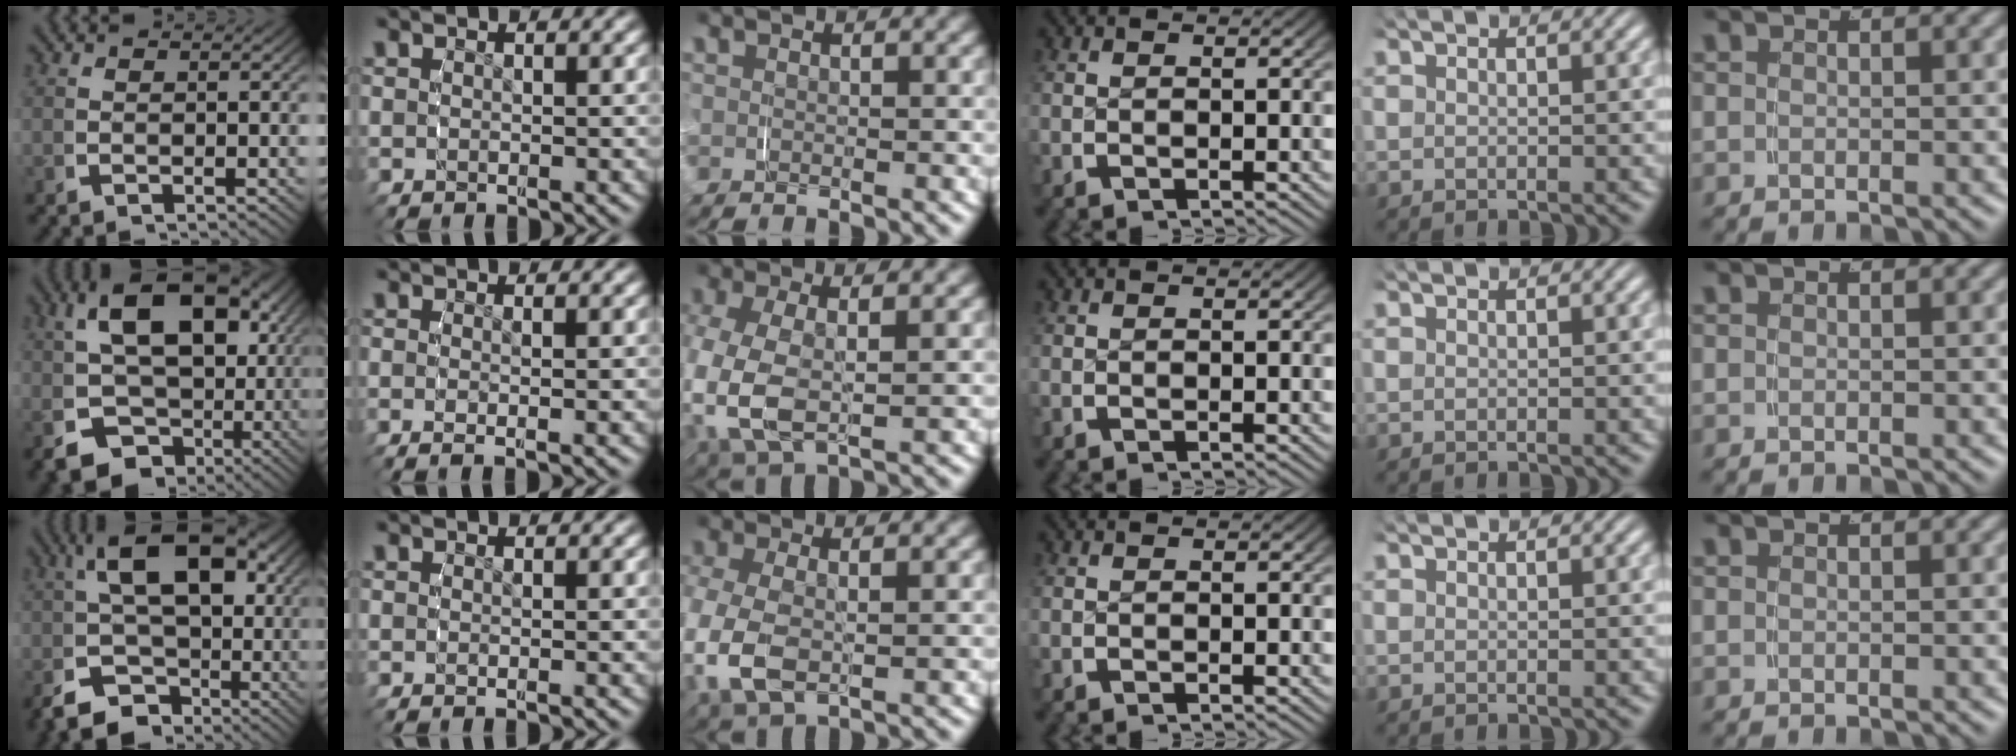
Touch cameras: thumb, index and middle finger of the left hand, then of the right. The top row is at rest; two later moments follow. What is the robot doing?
{"motion": "grasp_and_lifting", "object": "shorts"}